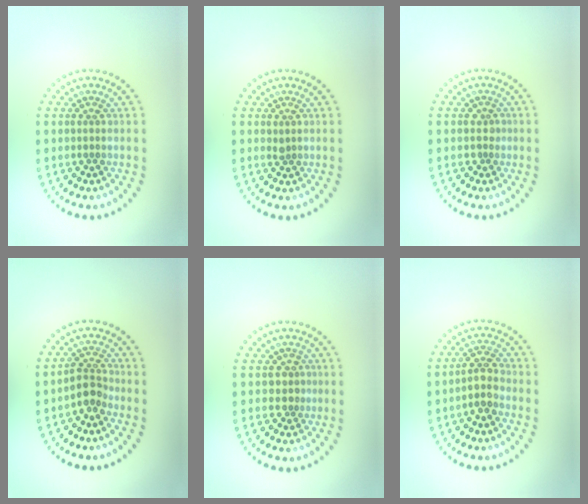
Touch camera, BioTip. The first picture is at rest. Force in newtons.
{"total": 0.5, "press": 0.4, "slide": 0.3}
{"total": 1.0, "press": 0.5, "slide": 0.8}
{"total": 2.2, "press": 1.8, "slide": 1.3}
{"total": 1.3, "press": 0.8, "slide": 0.9}
{"total": 2.4, "press": 2.0, "slide": 1.3}